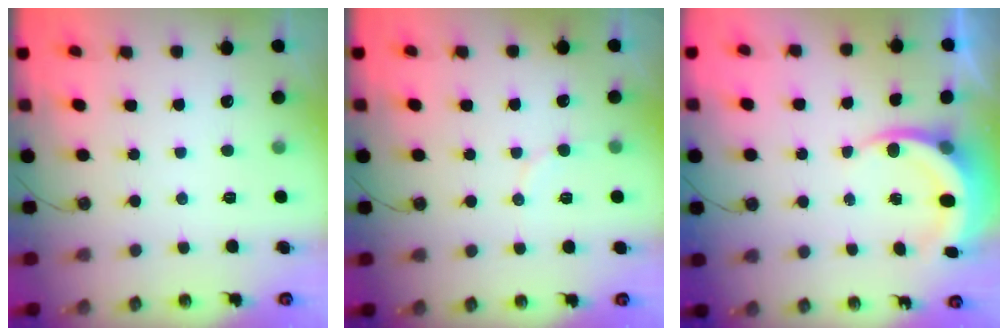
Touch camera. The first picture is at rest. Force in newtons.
{"total": 5.3, "press": 5.2, "slide": 0.5}
{"total": 5.7, "press": 5.7, "slide": 0.4}